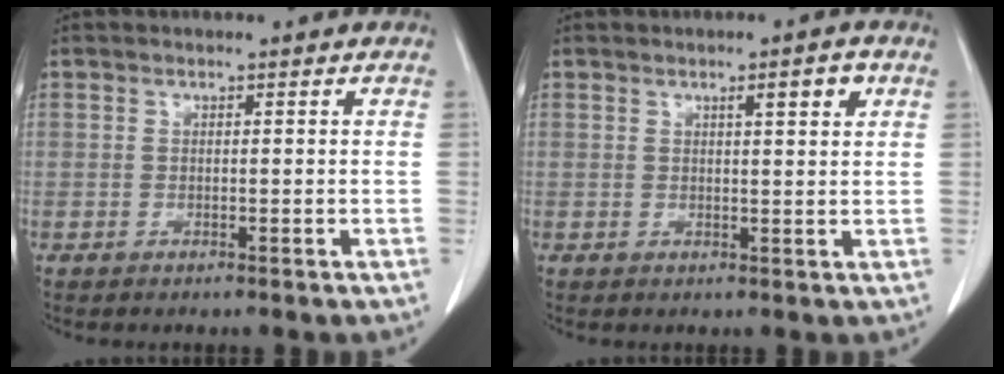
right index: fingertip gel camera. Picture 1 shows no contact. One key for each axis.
{"total": 3.1, "fx": 1.5, "fy": 0.3, "fz": 2.7, "tx": -0.040, "ty": -0.001, "tz": 0.020}